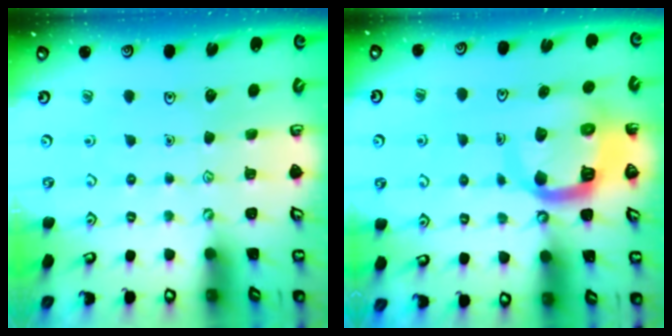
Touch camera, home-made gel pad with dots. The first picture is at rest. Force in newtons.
{"total": 10.6, "press": 10.6, "slide": 1.3}